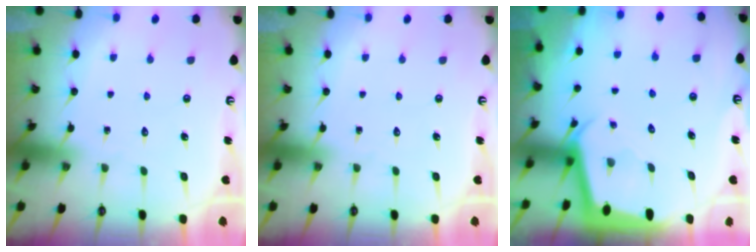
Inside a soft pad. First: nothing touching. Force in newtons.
{"total": 0.0}
{"total": 2.3, "press": 2.3, "slide": 0.1}